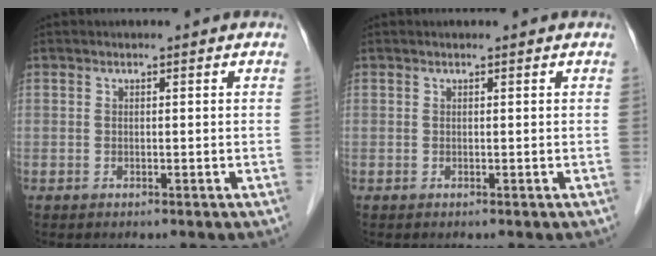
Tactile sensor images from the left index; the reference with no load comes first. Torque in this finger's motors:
{"motor_torque": [0.09, 0.01, -0.03, -0.01]}